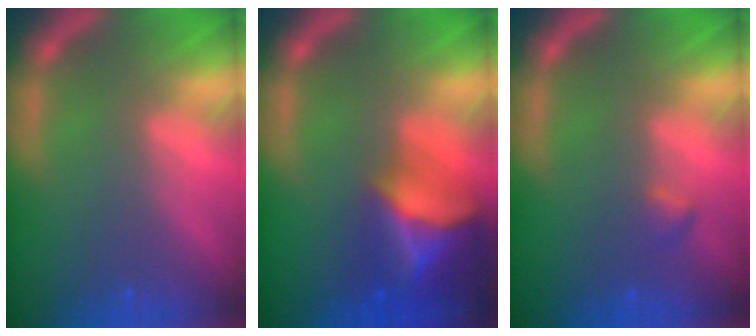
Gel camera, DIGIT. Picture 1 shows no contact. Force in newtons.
{"total": 9.4}
{"total": 0.9}